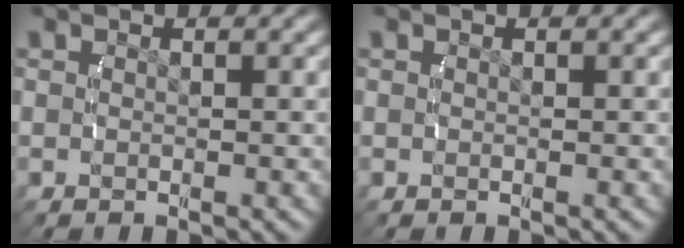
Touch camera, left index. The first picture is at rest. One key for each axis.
{"total": 0.0}